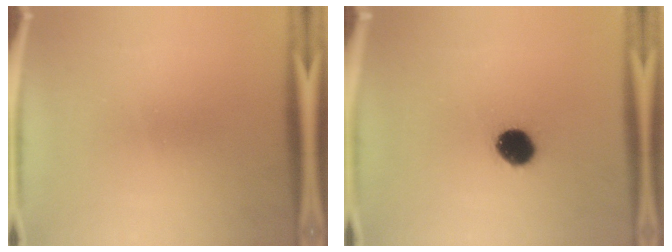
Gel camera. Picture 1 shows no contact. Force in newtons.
{"total": 6.3}